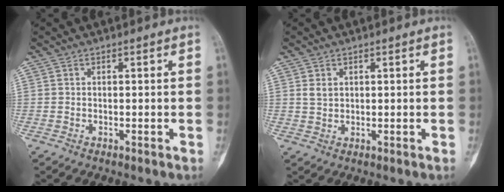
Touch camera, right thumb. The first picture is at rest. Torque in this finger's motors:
{"motor_torque": [0.04, 0.22, 0.16, -0.17, 0.00]}